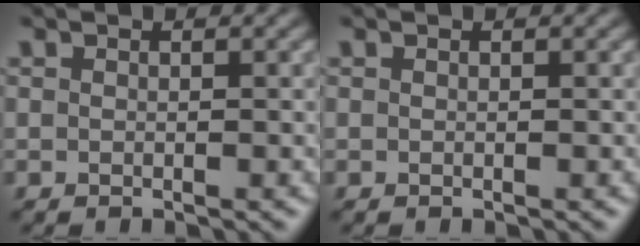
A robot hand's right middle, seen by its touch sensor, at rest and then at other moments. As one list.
[{"total": 0.0}]